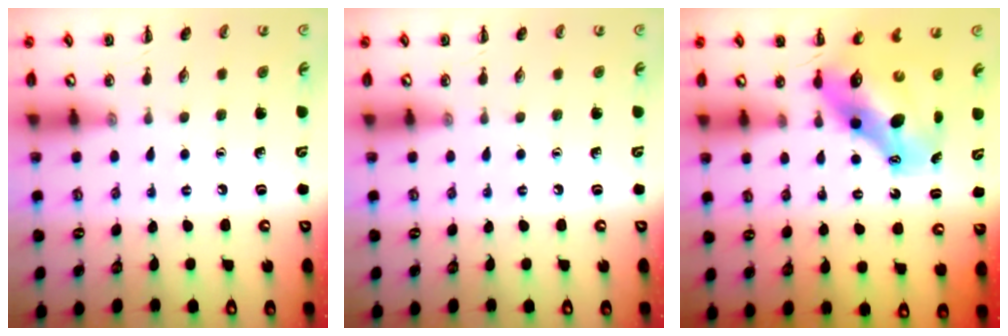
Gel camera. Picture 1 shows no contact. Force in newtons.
{"total": 0.0}
{"total": 10.1, "press": 9.7, "slide": 2.7}